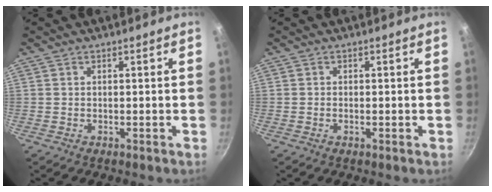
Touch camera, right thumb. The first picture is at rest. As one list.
[{"total": 0.5, "force": [-0.2, 0.2, 0.5], "torque": [-0.009, 0.001, -0.004]}]